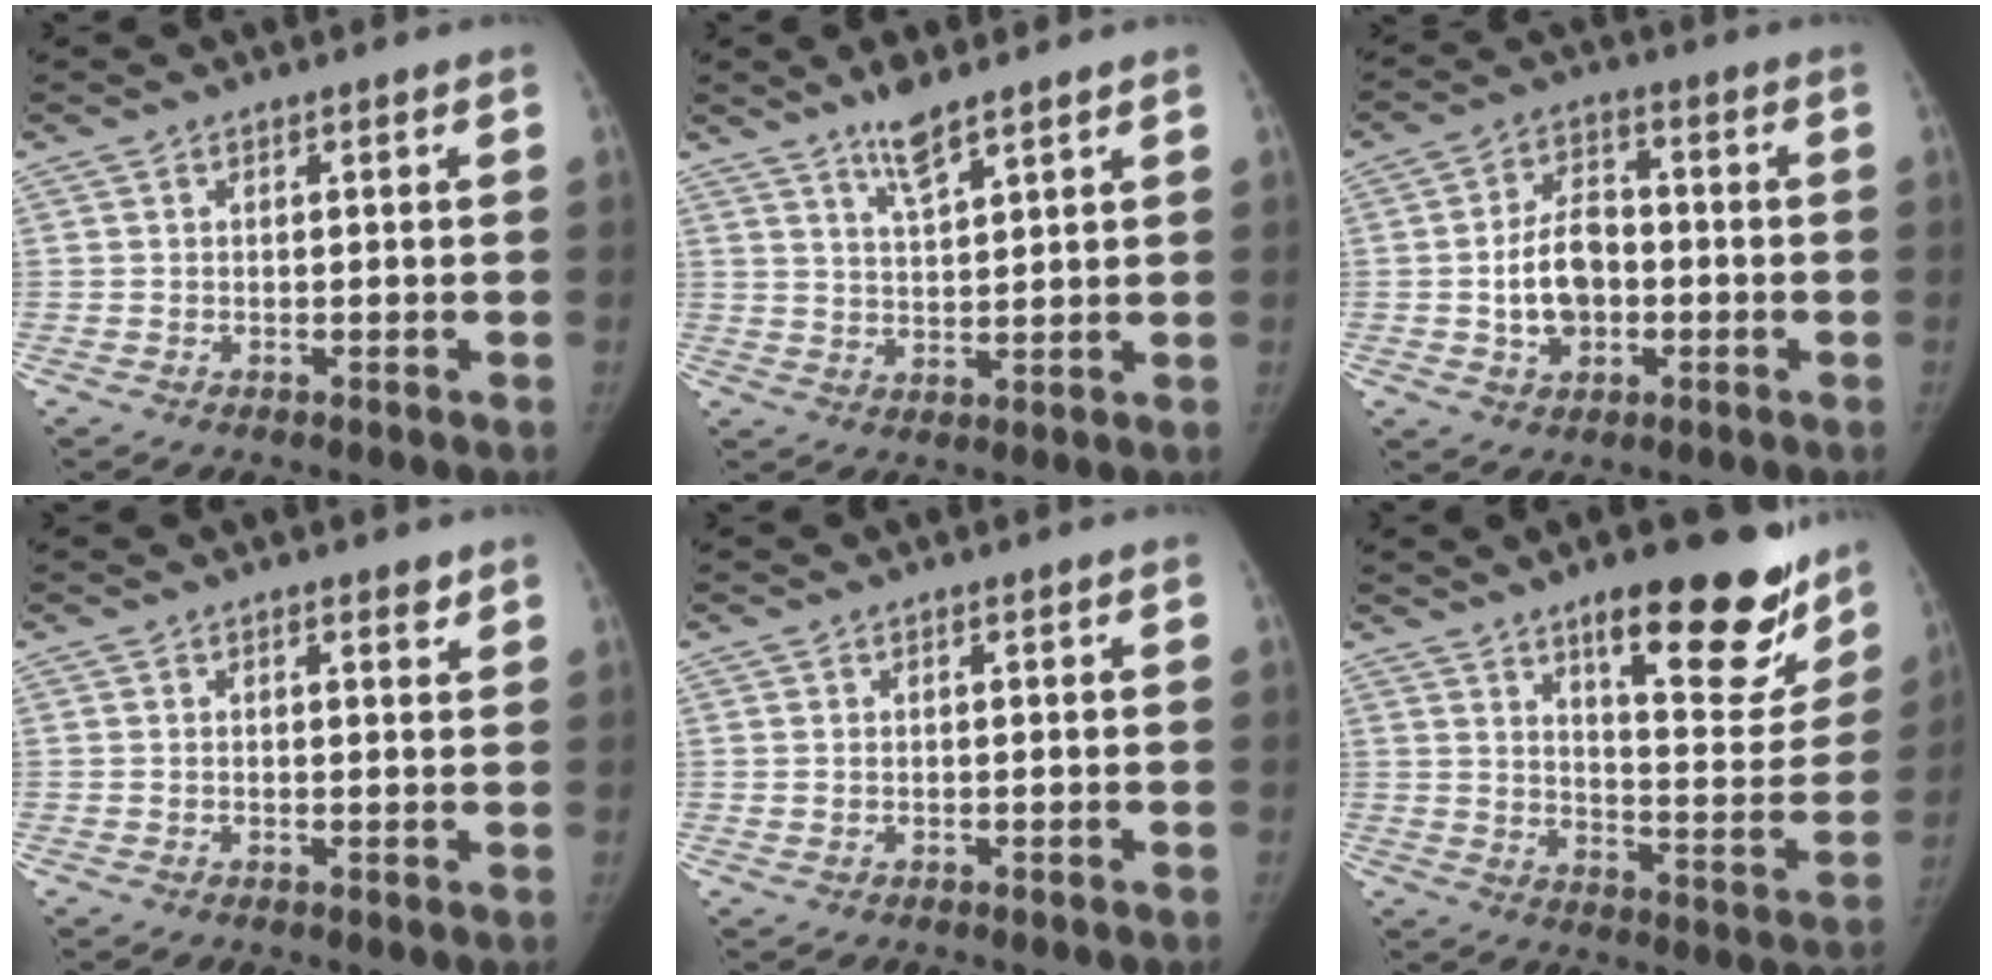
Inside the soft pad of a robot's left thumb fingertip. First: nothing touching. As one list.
[{"total": 5.6, "force": [4.3, 1.0, 3.5], "torque": [-0.054, -0.027, 0.079]}, {"total": 9.6, "force": [-1.5, 6.8, 6.6], "torque": [-0.094, 0.019, -0.027]}, {"total": 1.3, "force": [1.0, 0.5, 0.7], "torque": [0.003, -0.006, 0.012]}, {"total": 0.7, "force": [0.2, 0.4, 0.5], "torque": [-0.011, 0.002, 0.009]}, {"total": 21.6, "force": [14.0, 6.8, 14.9], "torque": [-0.142, -0.090, 0.199]}]